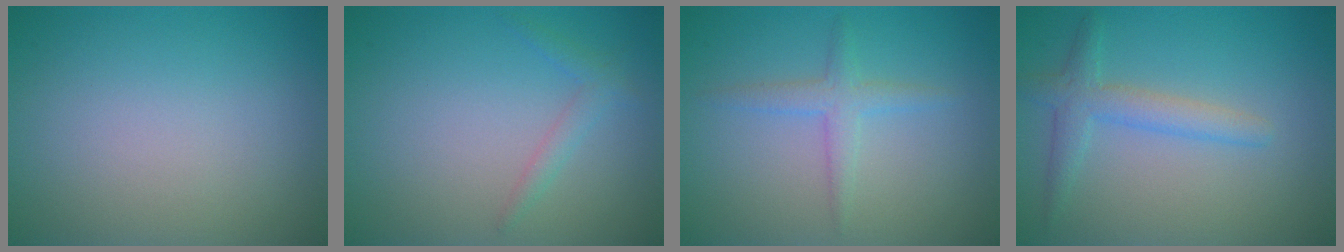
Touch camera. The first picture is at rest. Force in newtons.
{"total": 0.7, "press": 0.7, "slide": 0.0}
{"total": 2.0, "press": 2.0, "slide": 0.1}
{"total": 2.8, "press": 2.7, "slide": 0.2}